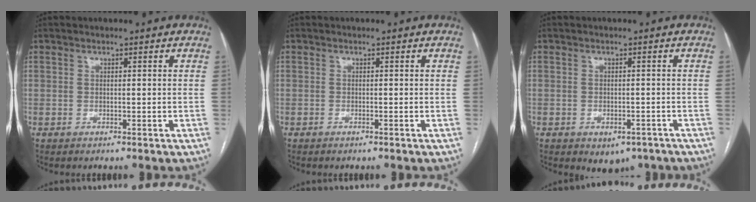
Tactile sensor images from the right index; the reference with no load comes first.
{"total": 0.0}
{"total": 4.8, "force": [-3.4, 2.9, 1.9], "torque": [-0.011, 0.003, -0.037]}